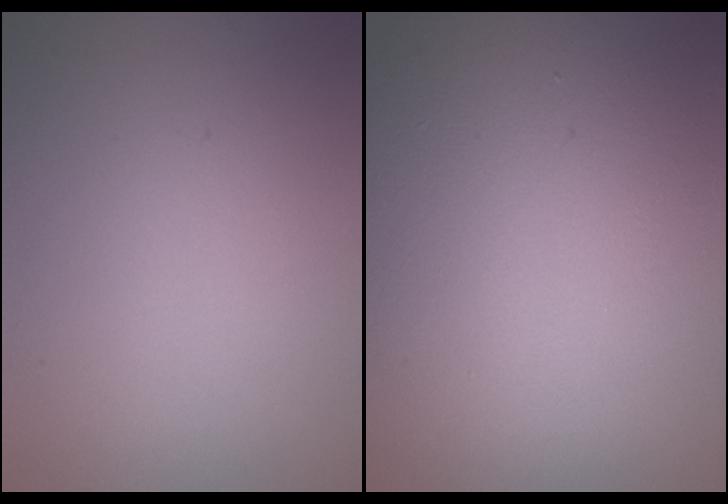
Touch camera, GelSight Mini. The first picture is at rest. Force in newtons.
{"total": 22.5, "press": 22.5, "slide": 1.0}